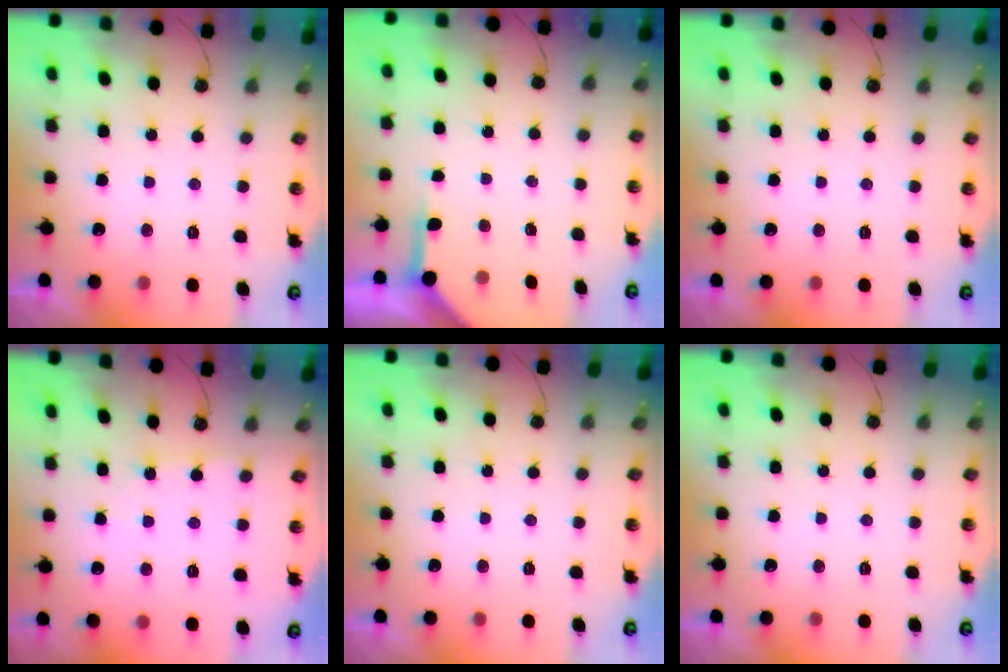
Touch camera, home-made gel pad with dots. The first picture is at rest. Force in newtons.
{"total": 3.9, "press": 3.9, "slide": 0.5}
{"total": 0.0}
{"total": 2.4, "press": 2.3, "slide": 0.4}
{"total": 0.0}
{"total": 0.0}